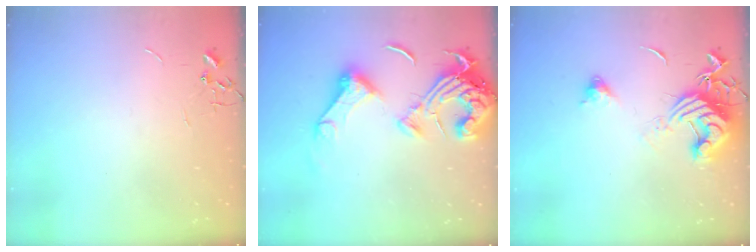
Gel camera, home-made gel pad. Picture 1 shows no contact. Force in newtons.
{"total": 18.2, "press": 18.1, "slide": 2.0}
{"total": 14.1, "press": 14.0, "slide": 1.7}